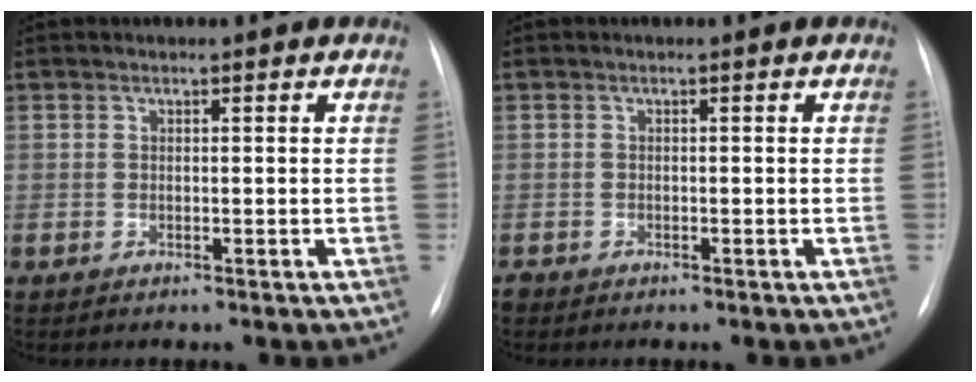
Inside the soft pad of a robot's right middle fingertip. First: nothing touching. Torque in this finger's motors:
{"motor_torque": [0.00, 0.00, 0.00, 0.00]}